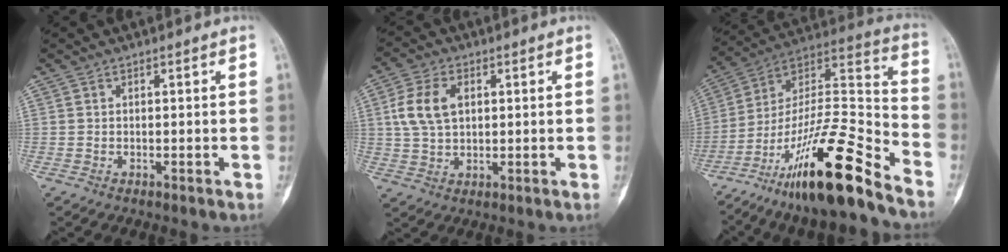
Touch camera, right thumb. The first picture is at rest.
{"total": 8.4, "force": [1.9, 5.4, 6.2], "torque": [-0.123, 0.005, 0.038]}
{"total": 24.6, "force": [-16.7, 4.4, 17.6], "torque": [-0.314, 0.083, -0.289]}